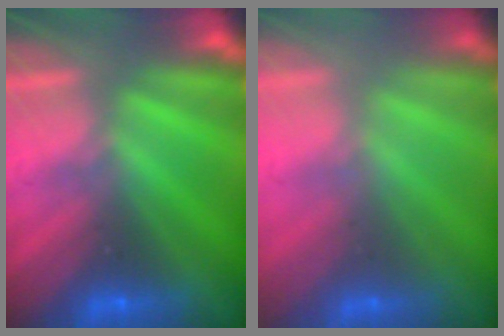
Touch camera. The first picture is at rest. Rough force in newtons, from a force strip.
{"total": 2.2}